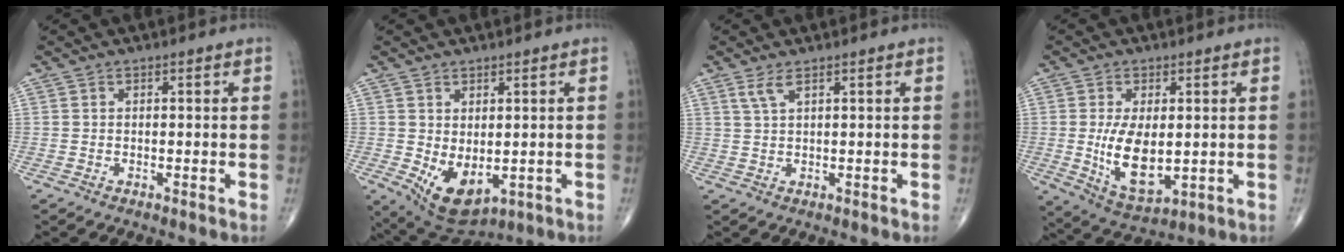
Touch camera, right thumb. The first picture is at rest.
{"total": 8.3, "force": [-1.0, 4.7, 6.8], "torque": [-0.100, -0.008, 0.009]}
{"total": 2.2, "force": [1.3, 0.4, 1.7], "torque": [-0.043, -0.001, 0.034]}
{"total": 10.6, "force": [-0.2, 5.3, 9.2], "torque": [-0.159, -0.020, 0.015]}